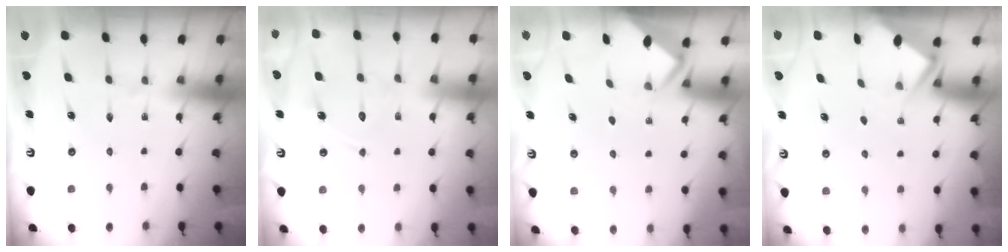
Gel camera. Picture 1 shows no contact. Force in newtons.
{"total": 12.0, "press": 12.0, "slide": 1.1}
{"total": 2.4, "press": 2.4, "slide": 0.1}
{"total": 2.7, "press": 2.7, "slide": 0.4}